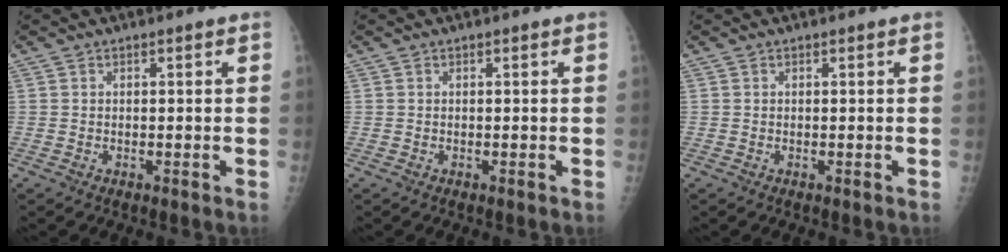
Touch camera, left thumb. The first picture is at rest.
{"total": 0.0}
{"total": 0.0}